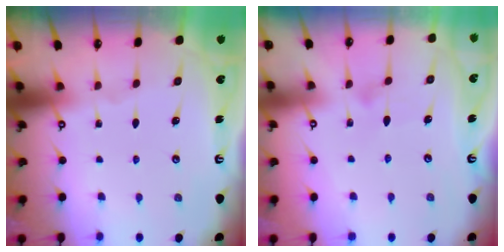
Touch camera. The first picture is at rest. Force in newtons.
{"total": 7.2, "press": 7.2, "slide": 0.3}